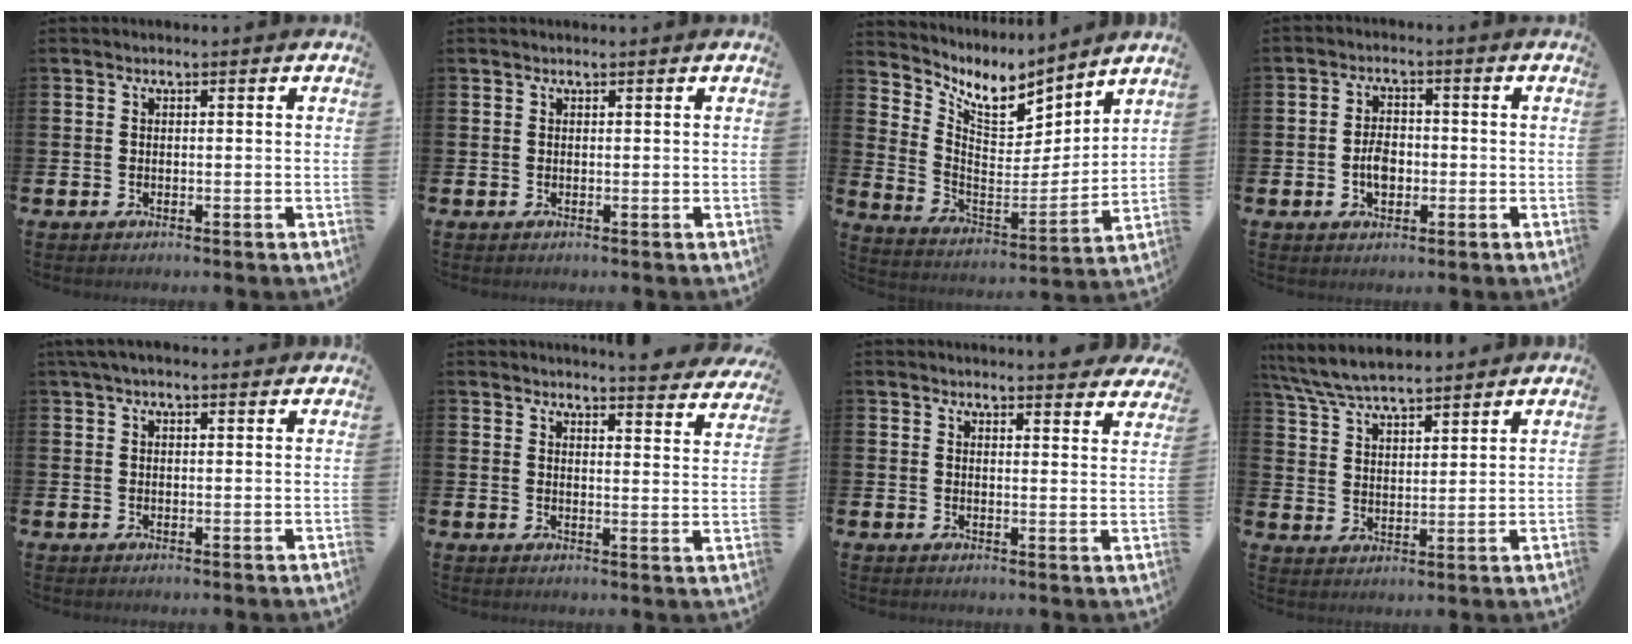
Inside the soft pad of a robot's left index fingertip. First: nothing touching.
{"total": 0.0}
{"total": 8.4, "force": [7.7, 2.7, 2.1], "torque": [-0.078, -0.064, 0.137]}
{"total": 3.6, "force": [-0.8, 2.4, 2.6], "torque": [-0.032, -0.002, -0.018]}
{"total": 2.1, "force": [1.6, 0.5, 1.2], "torque": [-0.022, 0.004, 0.029]}
{"total": 4.5, "force": [4.4, -0.2, 0.4], "torque": [-0.008, -0.032, 0.077]}
{"total": 3.5, "force": [3.5, -0.1, 0.0], "torque": [0.005, -0.024, 0.060]}
{"total": 6.7, "force": [6.5, 1.0, 1.6], "torque": [-0.057, -0.027, 0.119]}